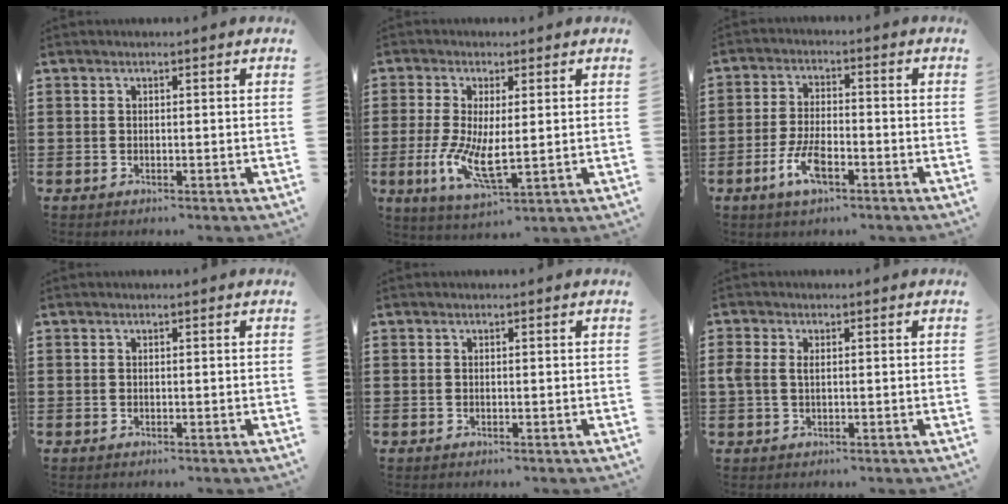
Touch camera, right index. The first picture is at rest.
{"total": 7.7, "force": [-0.5, 2.9, 7.1], "torque": [-0.143, -0.012, -0.007]}
{"total": 6.1, "force": [-3.0, 2.5, 4.7], "torque": [-0.111, -0.002, -0.060]}
{"total": 0.0}
{"total": 0.0}
{"total": 1.9, "force": [0.3, 1.3, 1.4], "torque": [-0.039, 0.005, 0.002]}